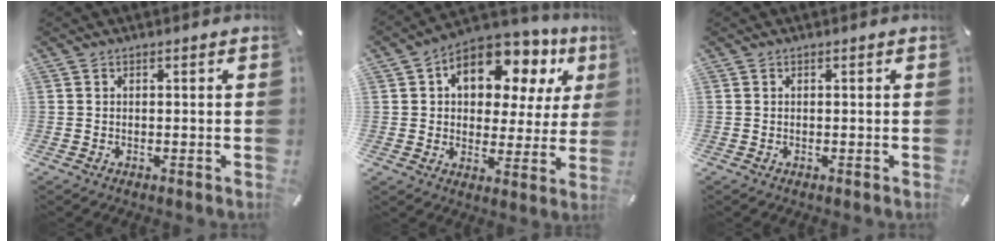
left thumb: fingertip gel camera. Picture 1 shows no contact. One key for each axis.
{"total": 13.2, "fx": 6.6, "fy": 8.7, "fz": 7.5, "tx": -0.116, "ty": -0.041, "tz": 0.115}
{"total": 0.0}